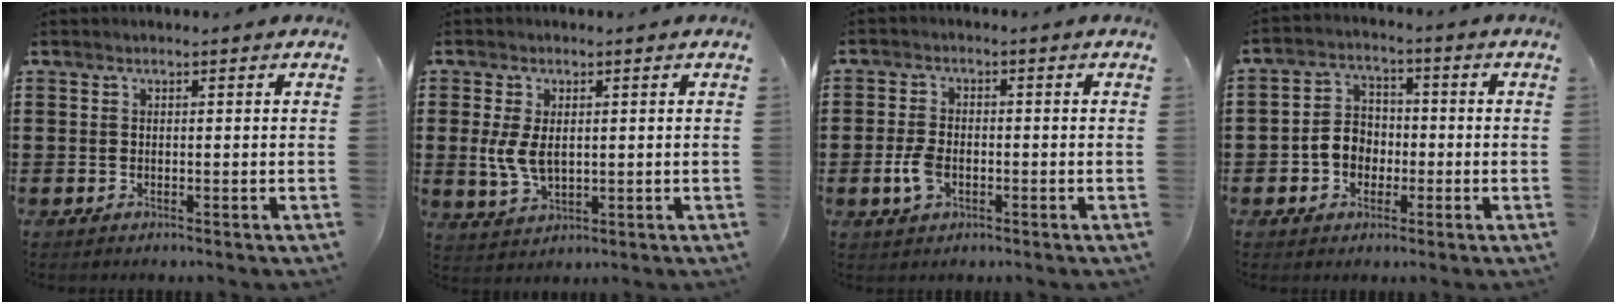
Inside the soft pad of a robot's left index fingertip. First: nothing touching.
{"total": 5.3, "force": [0.4, 3.1, 4.2], "torque": [-0.106, 0.001, 0.002]}
{"total": 4.2, "force": [-1.2, 2.3, 3.3], "torque": [-0.086, -0.006, -0.026]}
{"total": 5.3, "force": [-1.7, 4.3, 2.5], "torque": [-0.062, 0.012, -0.037]}